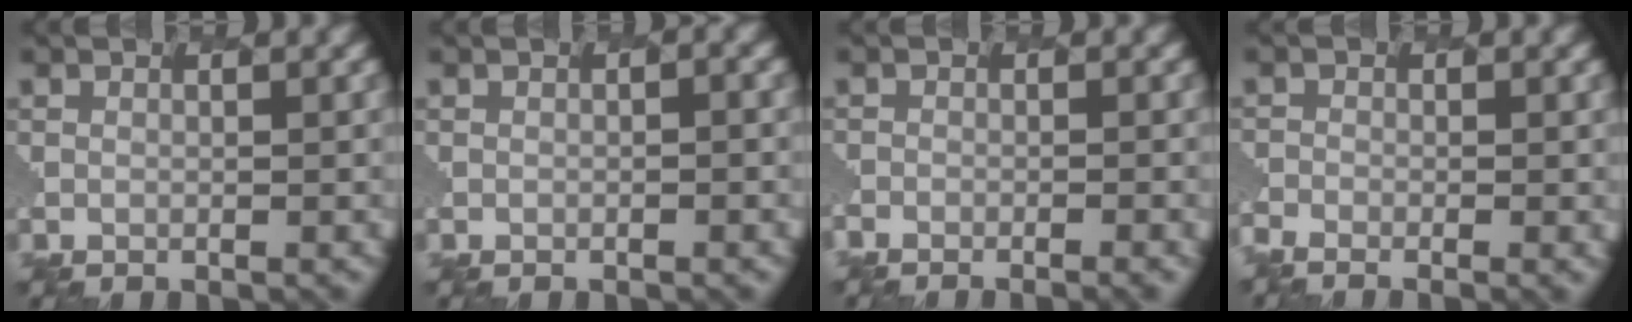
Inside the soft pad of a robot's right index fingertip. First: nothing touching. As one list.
[{"total": 1.8, "force": [-0.2, 0.8, 1.6], "torque": [-0.014, 0.010, 0.000]}, {"total": 3.6, "force": [-3.1, 1.0, 1.6], "torque": [-0.012, 0.013, -0.040]}, {"total": 3.6, "force": [-3.0, 0.9, 1.8], "torque": [-0.032, -0.003, -0.041]}]